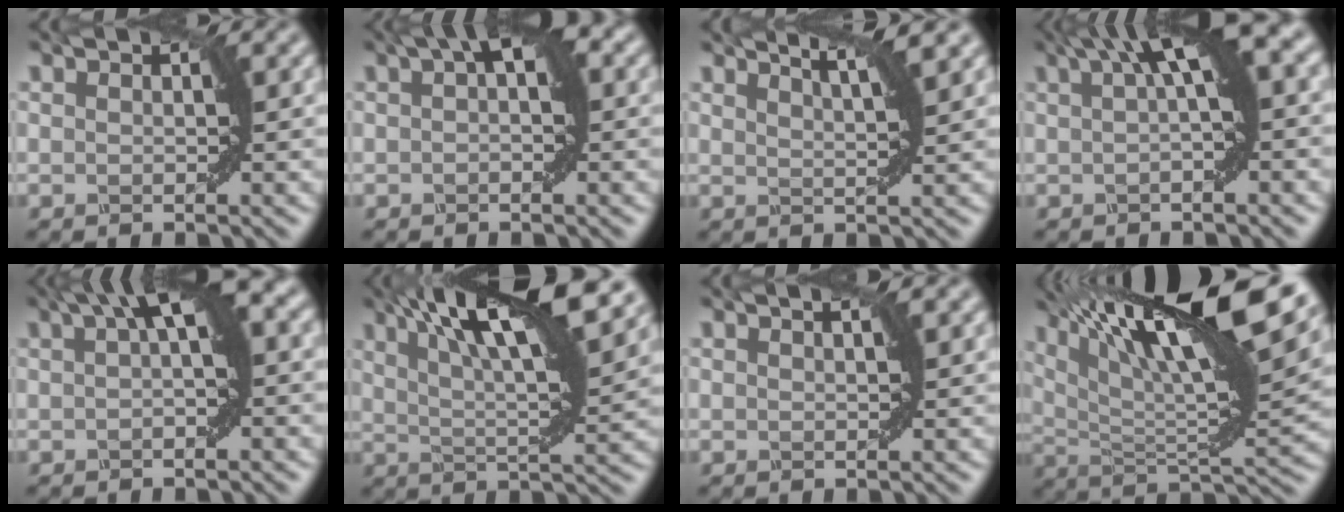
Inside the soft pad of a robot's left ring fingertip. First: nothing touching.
{"total": 3.2, "force": [0.7, 1.1, 3.0], "torque": [-0.037, 0.016, 0.011]}
{"total": 3.7, "force": [2.9, 0.6, 2.3], "torque": [-0.013, 0.013, 0.028]}
{"total": 7.1, "force": [2.3, 1.8, 6.5], "torque": [-0.076, 0.025, 0.033]}
{"total": 5.1, "force": [1.4, 1.2, 4.8], "torque": [-0.061, 0.022, 0.017]}
{"total": 12.2, "force": [6.4, 2.8, 10.0], "torque": [-0.144, 0.026, 0.100]}
{"total": 1.1, "force": [0.7, 0.4, 0.8], "torque": [0.004, -0.003, -0.001]}
{"total": 15.0, "force": [8.4, 3.6, 11.9], "torque": [-0.189, 0.016, 0.155]}